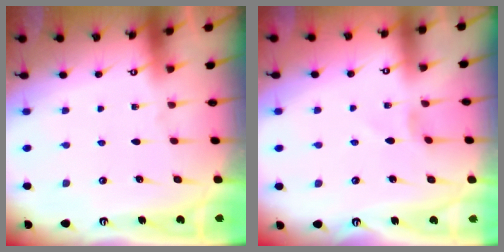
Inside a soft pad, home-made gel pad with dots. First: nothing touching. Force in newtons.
{"total": 1.2, "press": 1.2, "slide": 0.3}